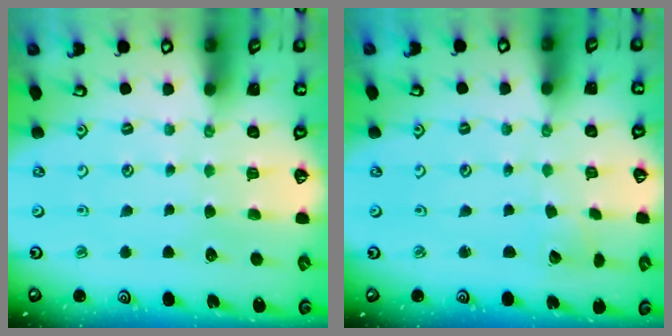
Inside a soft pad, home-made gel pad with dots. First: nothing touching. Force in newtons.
{"total": 2.1, "press": 2.1, "slide": 0.1}